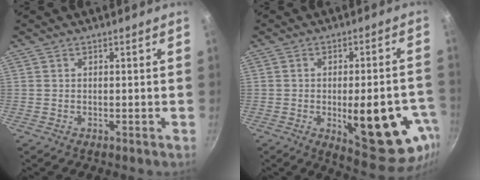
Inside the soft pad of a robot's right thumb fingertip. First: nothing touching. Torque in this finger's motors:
{"motor_torque": [1.64, 1.45, 1.77, -0.24, 0.32]}